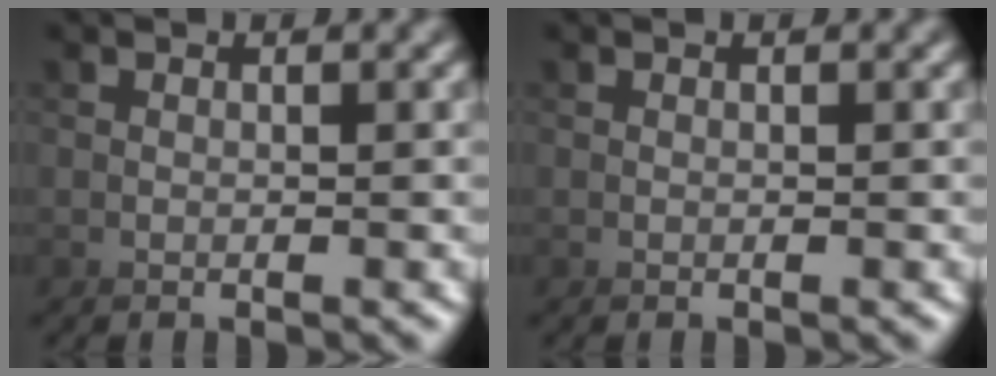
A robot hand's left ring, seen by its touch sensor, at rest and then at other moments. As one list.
[{"total": 0.0}]